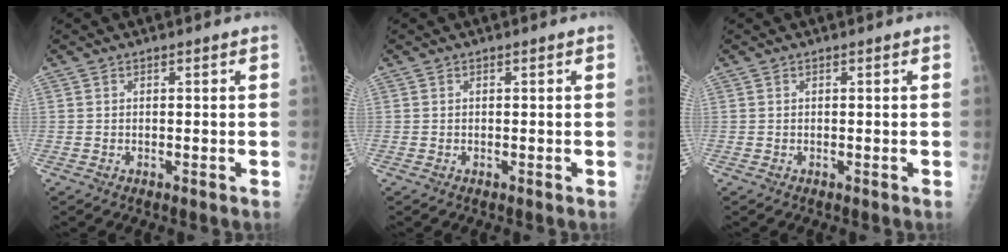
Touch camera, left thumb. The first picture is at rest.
{"total": 0.0}
{"total": 0.0}